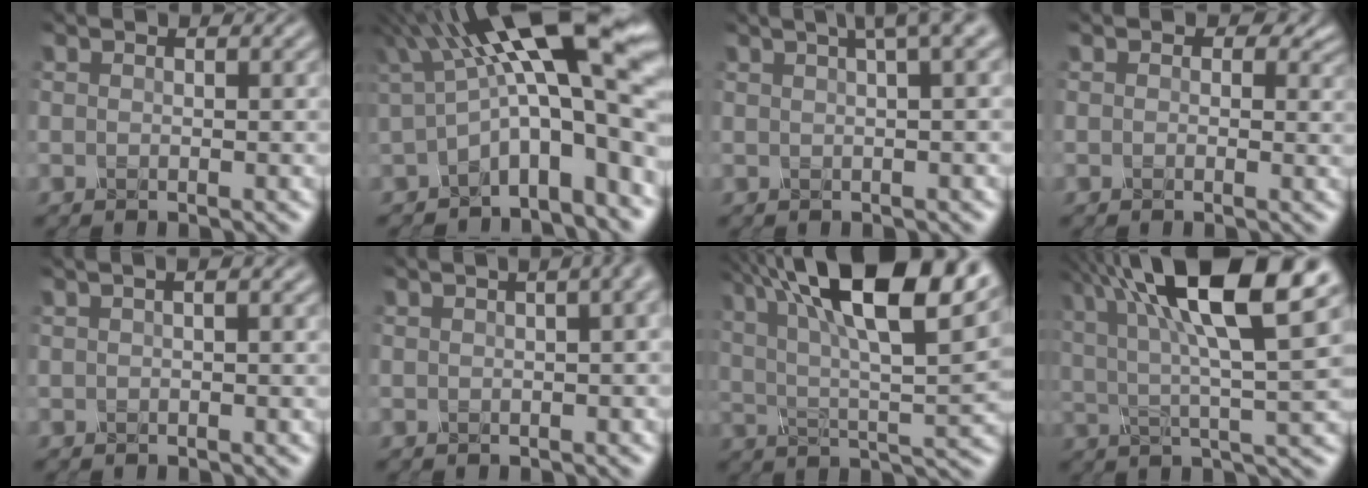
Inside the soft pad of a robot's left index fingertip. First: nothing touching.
{"total": 15.4, "force": [2.2, 4.5, 14.5], "torque": [-0.207, 0.017, 0.038]}
{"total": 4.0, "force": [2.3, 0.8, 3.2], "torque": [-0.033, 0.018, 0.028]}
{"total": 2.5, "force": [1.1, 1.8, 1.4], "torque": [-0.014, -0.006, 0.006]}
{"total": 1.8, "force": [0.6, 0.6, 1.5], "torque": [-0.019, 0.003, 0.001]}
{"total": 9.9, "force": [2.4, 5.3, 8.0], "torque": [-0.026, 0.058, 0.001]}
{"total": 16.1, "force": [8.3, 5.3, 12.8], "torque": [-0.208, 0.019, 0.126]}
{"total": 13.5, "force": [6.0, 3.3, 11.6], "torque": [-0.191, 0.019, 0.095]}